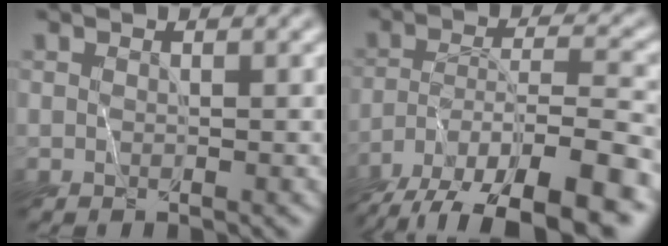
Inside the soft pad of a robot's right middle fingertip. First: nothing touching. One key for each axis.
{"total": 11.4, "fx": -8.8, "fy": 3.3, "fz": 6.5, "tx": -0.113, "ty": -0.006, "tz": -0.137}